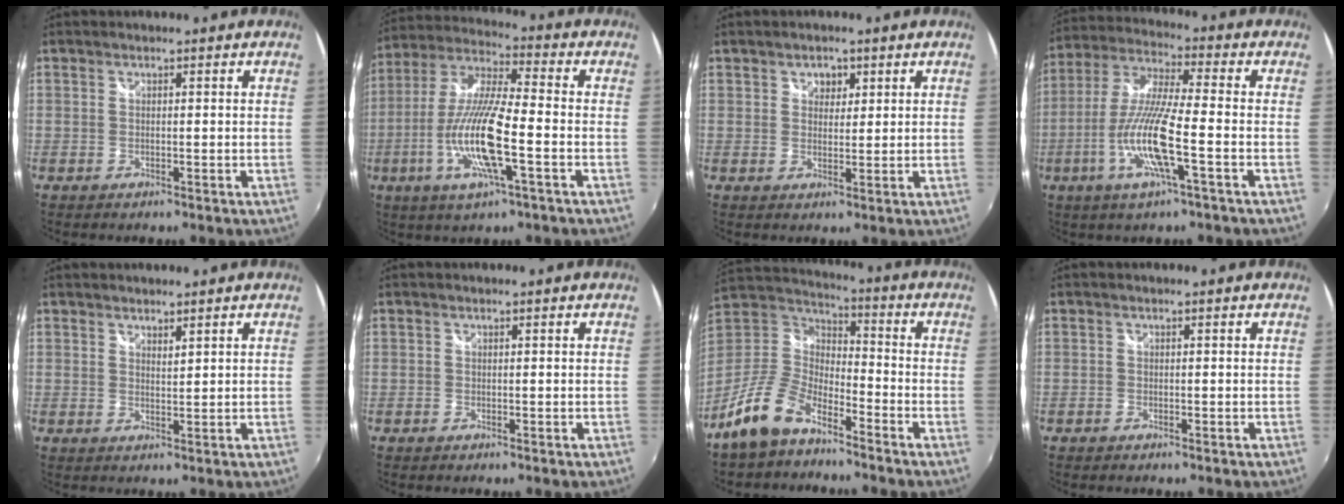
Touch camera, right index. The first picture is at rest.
{"total": 16.3, "force": [-5.2, 2.6, 15.2], "torque": [-0.307, -0.018, -0.101]}
{"total": 2.6, "force": [1.2, 2.1, 0.9], "torque": [-0.006, 0.006, 0.020]}
{"total": 13.4, "force": [-4.9, 1.0, 12.4], "torque": [-0.255, -0.012, -0.094]}
{"total": 1.5, "force": [1.3, 0.3, 0.6], "torque": [-0.007, 0.000, 0.022]}
{"total": 0.0}
{"total": 12.7, "force": [-8.6, 5.6, 7.6], "torque": [-0.174, 0.005, -0.170]}
{"total": 0.7, "force": [-0.6, 0.4, 0.0], "torque": [-0.003, -0.002, -0.014]}